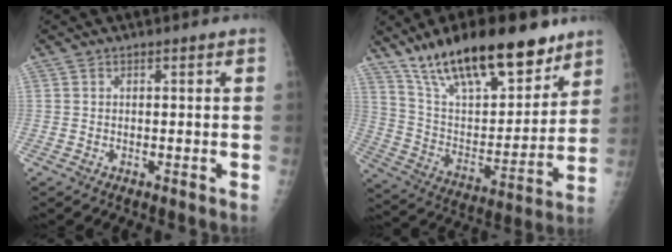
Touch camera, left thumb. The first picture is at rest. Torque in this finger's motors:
{"motor_torque": [0.72, 0.72, 1.40, -1.37, 0.25]}